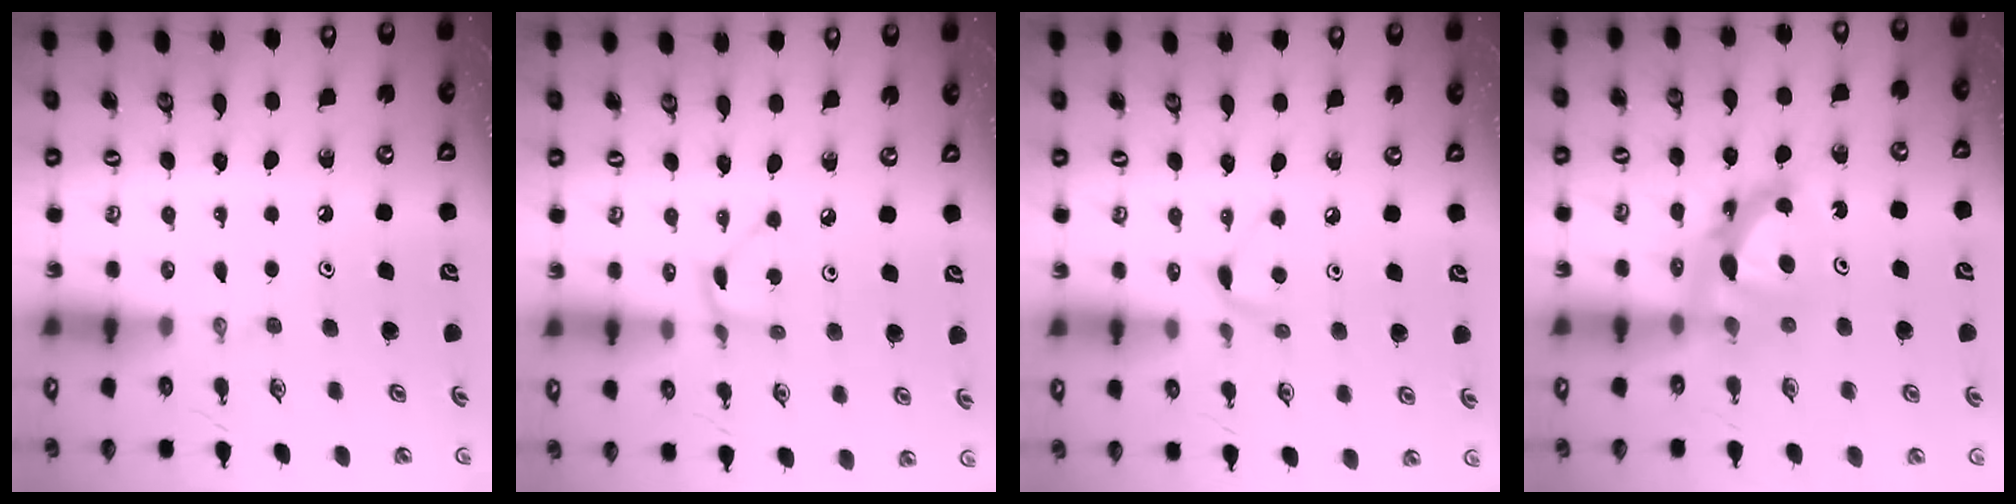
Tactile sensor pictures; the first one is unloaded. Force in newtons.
{"total": 1.8, "press": 1.8, "slide": 0.3}
{"total": 5.5, "press": 5.4, "slide": 0.8}
{"total": 8.5, "press": 8.5, "slide": 0.5}